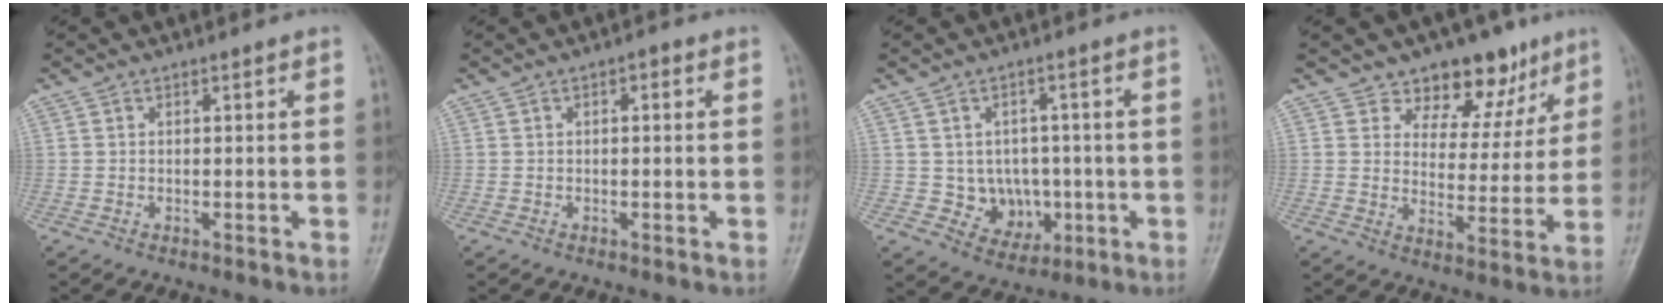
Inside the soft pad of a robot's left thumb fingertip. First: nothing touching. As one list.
[{"total": 1.4, "force": [0.3, 0.7, 1.1], "torque": [-0.010, 0.005, -0.003]}, {"total": 7.1, "force": [-1.0, 6.2, 3.4], "torque": [-0.005, 0.009, -0.001]}, {"total": 11.4, "force": [7.7, 7.0, 4.8], "torque": [-0.010, -0.037, 0.112]}]